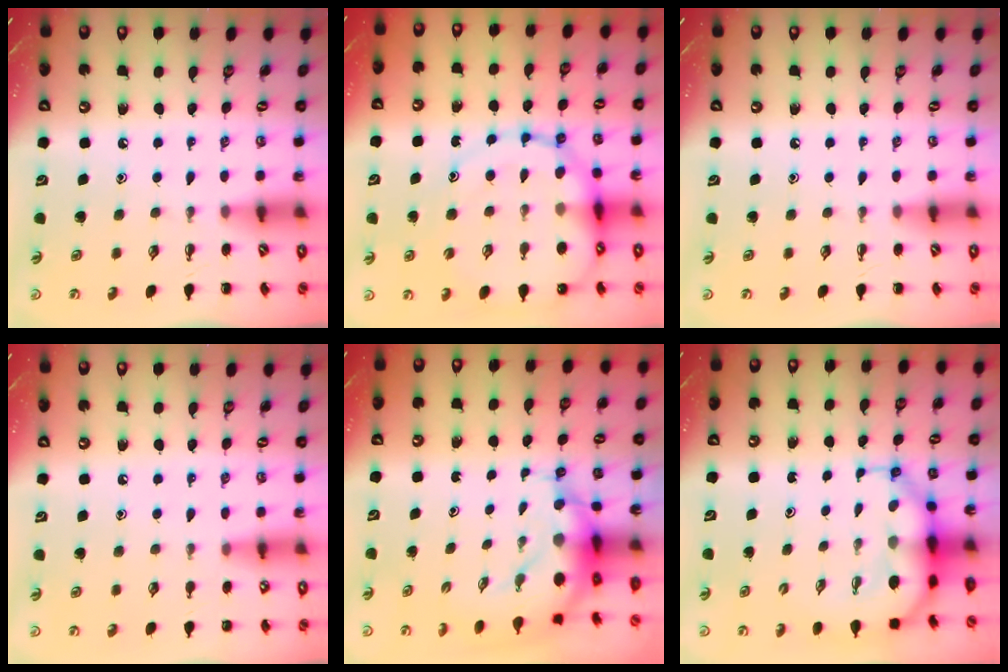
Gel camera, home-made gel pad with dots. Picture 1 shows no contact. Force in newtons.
{"total": 17.9, "press": 17.6, "slide": 3.0}
{"total": 0.0}
{"total": 6.1, "press": 5.8, "slide": 2.0}
{"total": 7.9, "press": 7.6, "slide": 2.0}
{"total": 7.9, "press": 7.5, "slide": 2.5}